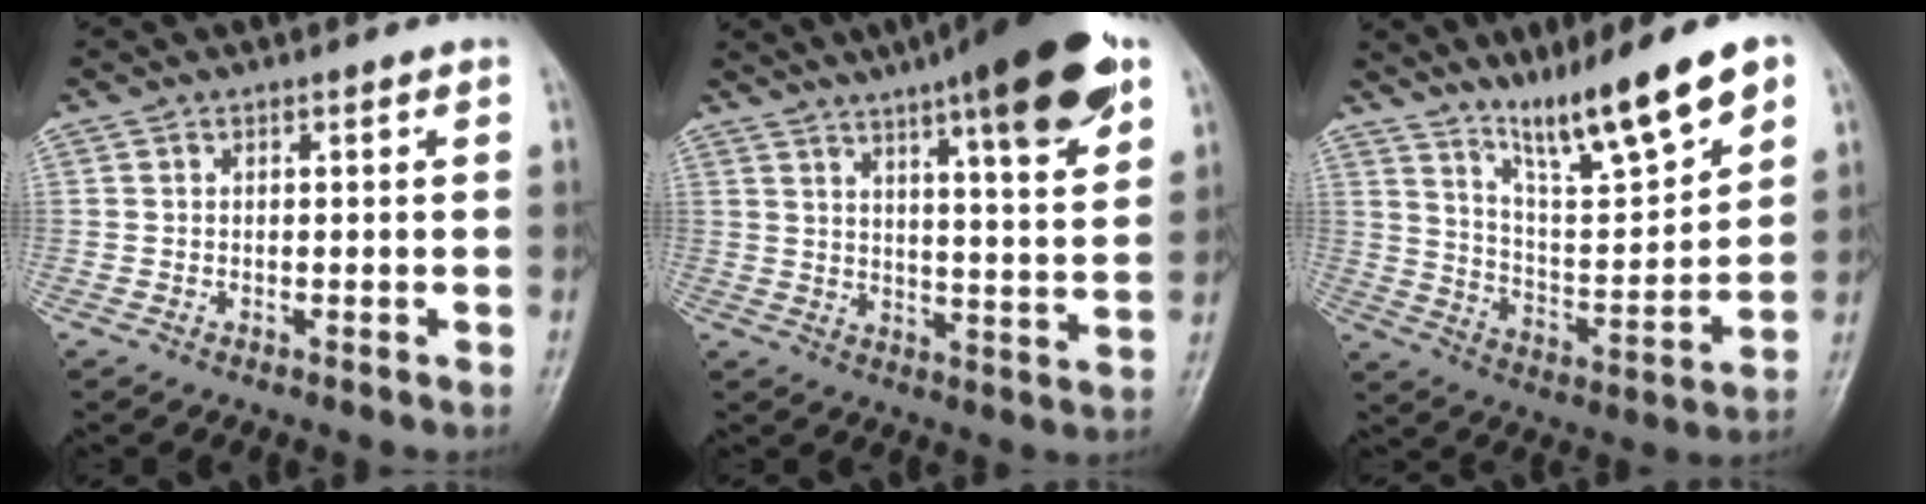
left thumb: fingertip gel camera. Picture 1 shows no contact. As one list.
[{"total": 20.7, "force": [12.4, 3.7, 16.1], "torque": [-0.218, -0.034, 0.174]}, {"total": 16.7, "force": [11.5, 2.8, 11.7], "torque": [-0.173, -0.065, 0.204]}]